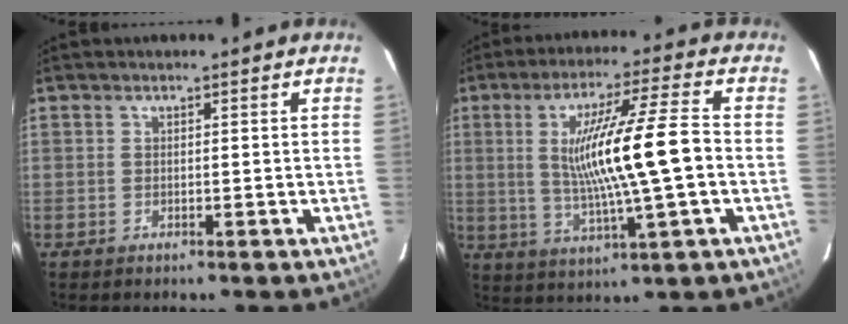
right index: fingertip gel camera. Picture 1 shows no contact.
{"total": 13.8, "force": [-0.1, -0.2, 13.8], "torque": [-0.252, 0.000, 0.001]}